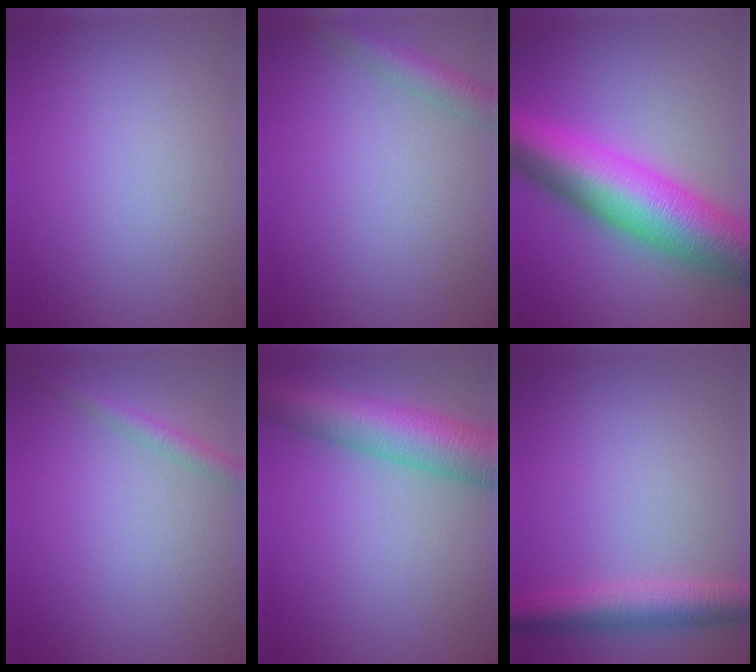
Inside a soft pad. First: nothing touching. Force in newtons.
{"total": 2.5, "press": 2.5, "slide": 0.1}
{"total": 12.1, "press": 12.1, "slide": 0.2}
{"total": 1.7, "press": 1.7, "slide": 0.1}
{"total": 8.8, "press": 8.8, "slide": 0.2}
{"total": 4.1, "press": 4.1, "slide": 0.1}